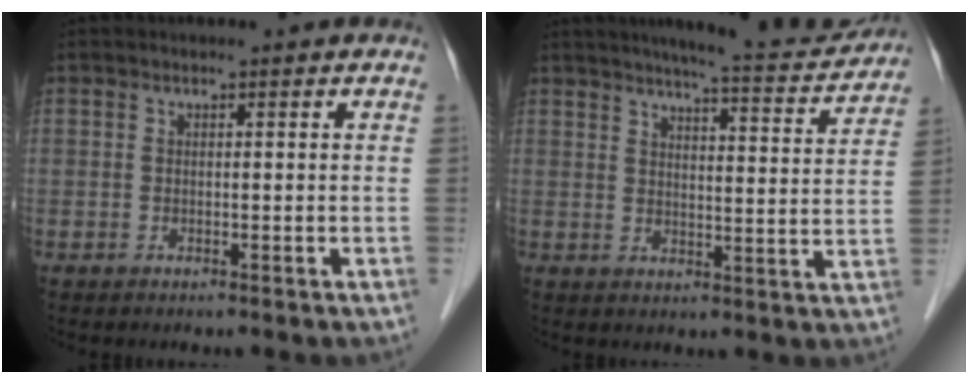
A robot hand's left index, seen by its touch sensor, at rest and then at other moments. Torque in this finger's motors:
{"motor_torque": [0.21, -0.32, 0.41, 0.07]}